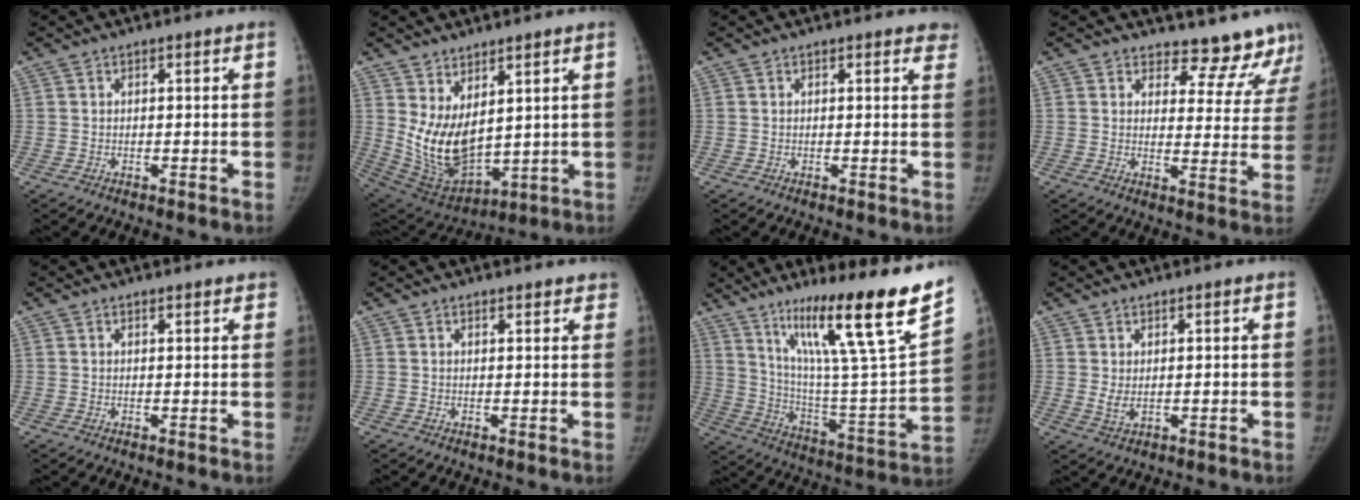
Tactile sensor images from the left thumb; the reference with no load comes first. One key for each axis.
{"total": 12.5, "fx": 3.5, "fy": 6.5, "fz": 10.1, "tx": -0.170, "ty": -0.038, "tz": 0.094}
{"total": 2.2, "fx": 1.8, "fy": 0.9, "fz": 0.8, "tx": 0.012, "ty": -0.004, "tz": 0.008}
{"total": 11.9, "fx": 11.0, "fy": 4.4, "fz": 1.0, "tx": 0.042, "ty": -0.091, "tz": 0.113}
{"total": 1.5, "fx": 1.3, "fy": 0.5, "fz": 0.6, "tx": -0.002, "ty": -0.004, "tz": 0.016}
{"total": 2.7, "fx": 2.3, "fy": 1.0, "fz": 0.9, "tx": 0.012, "ty": -0.006, "tz": 0.022}
{"total": 27.8, "fx": 17.5, "fy": 2.5, "fz": 21.4, "tx": -0.315, "ty": -0.070, "tz": 0.295}
{"total": 2.4, "fx": 0.5, "fy": 1.1, "fz": 2.1, "tx": -0.037, "ty": -0.007, "tz": 0.016}